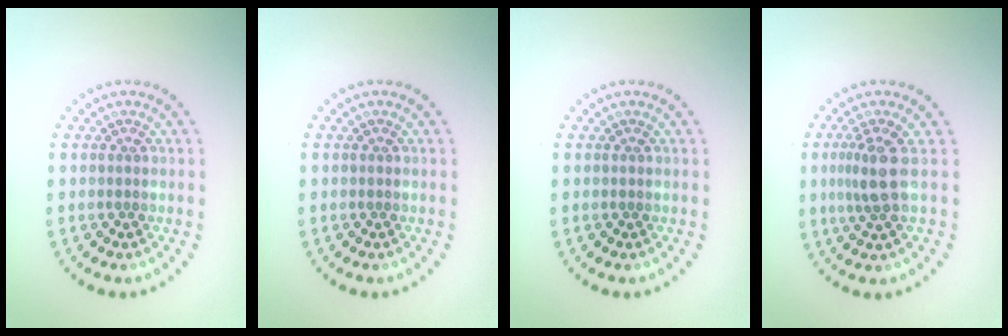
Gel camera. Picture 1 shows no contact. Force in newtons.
{"total": 0.0}
{"total": 0.0}
{"total": 2.7, "press": 2.2, "slide": 1.7}